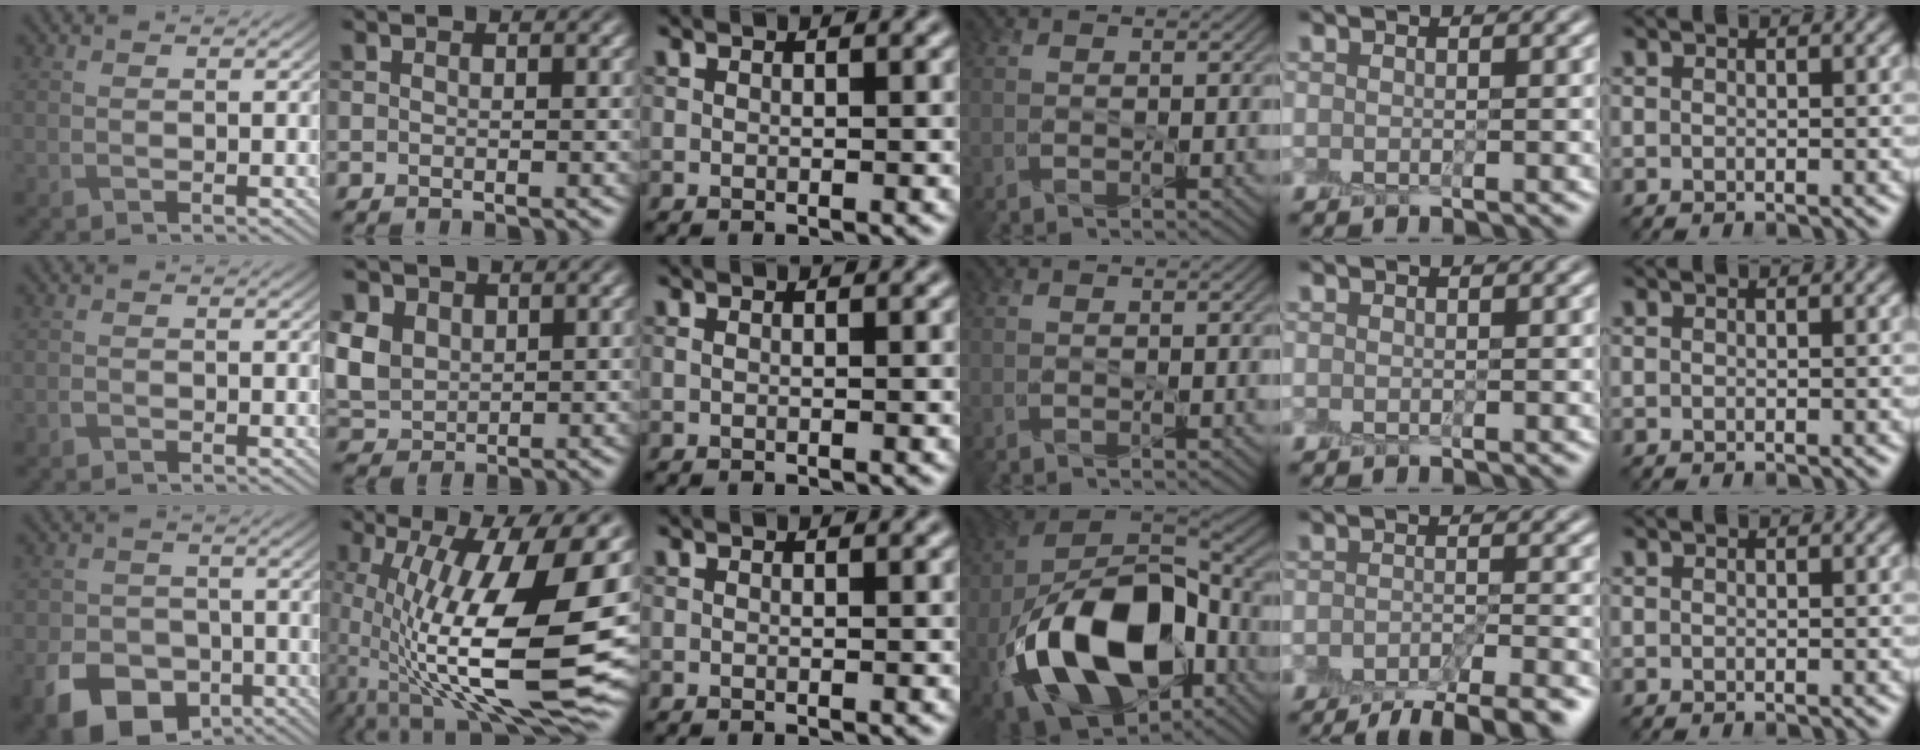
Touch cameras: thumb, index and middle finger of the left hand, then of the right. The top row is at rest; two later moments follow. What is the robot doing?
{"motion": "peel", "object": "shipping label"}